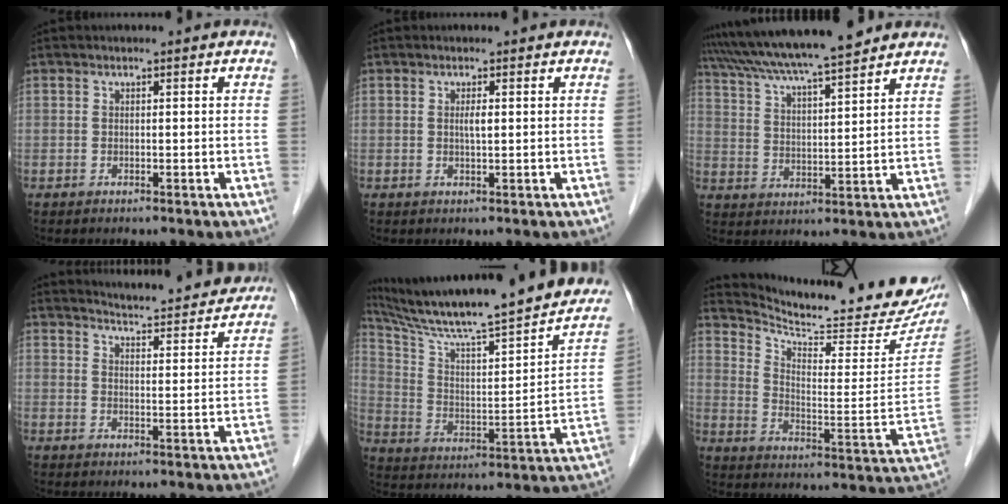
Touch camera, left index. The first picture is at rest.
{"total": 1.2, "force": [0.3, 0.1, 1.2], "torque": [-0.028, -0.001, 0.005]}
{"total": 15.6, "force": [13.7, 0.5, 7.4], "torque": [-0.135, 0.024, 0.223]}
{"total": 11.9, "force": [11.6, 0.7, 2.6], "torque": [-0.037, -0.007, 0.145]}
{"total": 29.4, "force": [24.7, 2.4, 15.8], "torque": [-0.257, -0.038, 0.350]}
{"total": 21.8, "force": [20.4, 2.2, 7.3], "torque": [-0.123, -0.088, 0.274]}